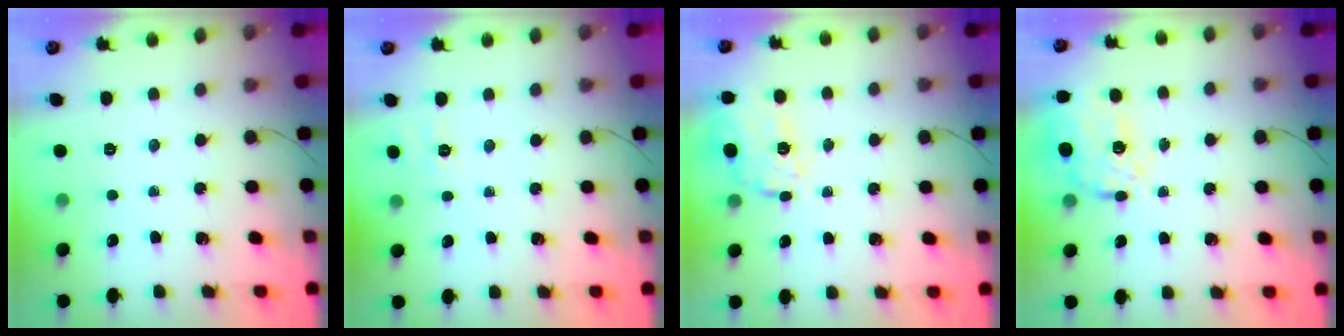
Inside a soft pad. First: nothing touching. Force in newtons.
{"total": 2.7, "press": 2.1, "slide": 1.6}
{"total": 17.7, "press": 17.5, "slide": 2.9}
{"total": 13.2, "press": 12.5, "slide": 4.1}